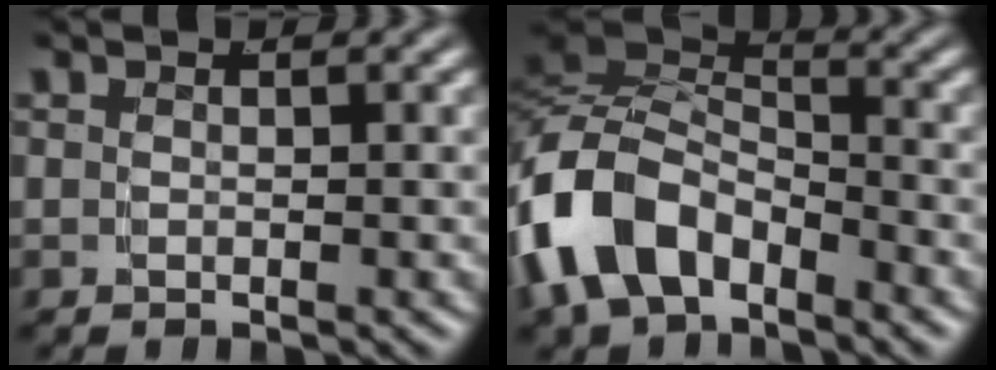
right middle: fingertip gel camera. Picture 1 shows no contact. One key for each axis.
{"total": 9.1, "fx": -1.6, "fy": 7.1, "fz": 5.5, "tx": -0.141, "ty": -0.022, "tz": -0.027}